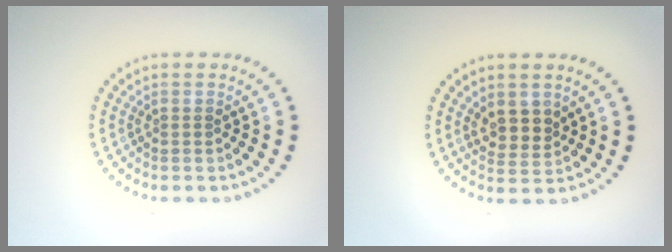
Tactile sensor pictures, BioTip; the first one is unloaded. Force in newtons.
{"total": 2.3, "press": 2.2, "slide": 0.9}